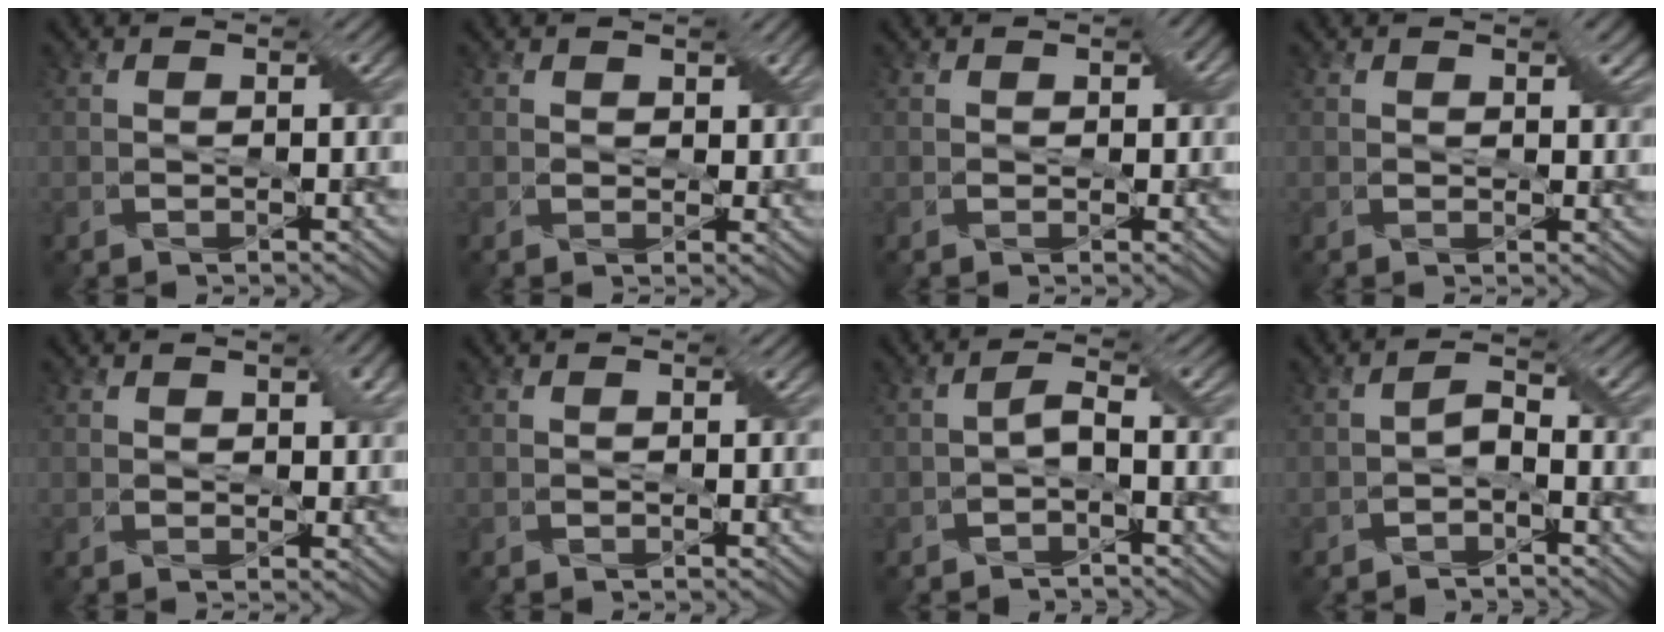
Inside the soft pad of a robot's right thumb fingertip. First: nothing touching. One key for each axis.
{"total": 1.6, "fx": 0.9, "fy": 1.2, "fz": 0.5, "tx": -0.008, "ty": 0.005, "tz": 0.007}
{"total": 1.9, "fx": 0.3, "fy": 1.5, "fz": 1.0, "tx": -0.001, "ty": 0.006, "tz": 0.000}
{"total": 1.4, "fx": 0.9, "fy": 0.9, "fz": 0.7, "tx": -0.011, "ty": -0.001, "tz": 0.008}
{"total": 1.9, "fx": 1.0, "fy": 1.2, "fz": 1.0, "tx": -0.018, "ty": -0.003, "tz": 0.011}
{"total": 0.0}
{"total": 1.8, "fx": -1.1, "fy": 0.3, "fz": 1.3, "tx": -0.026, "ty": 0.012, "tz": -0.023}
{"total": 2.0, "fx": -1.5, "fy": 0.6, "fz": 1.2, "tx": -0.022, "ty": 0.012, "tz": -0.031}